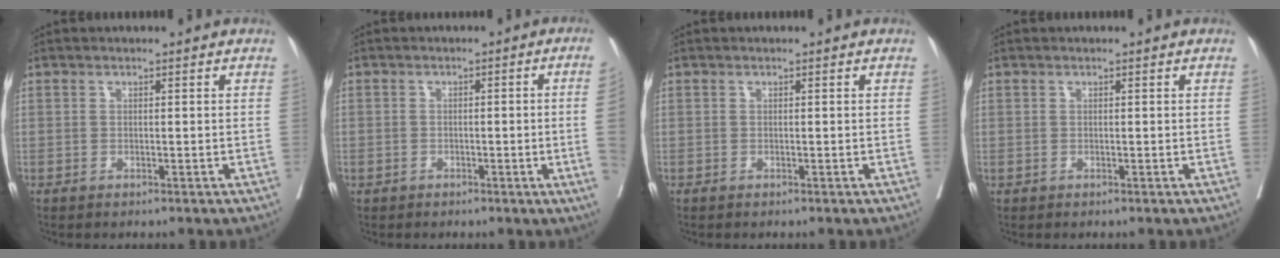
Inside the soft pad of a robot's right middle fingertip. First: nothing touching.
{"total": 4.0, "force": [-0.8, -0.1, 3.9], "torque": [-0.052, 0.005, -0.012]}
{"total": 0.0}
{"total": 0.0}